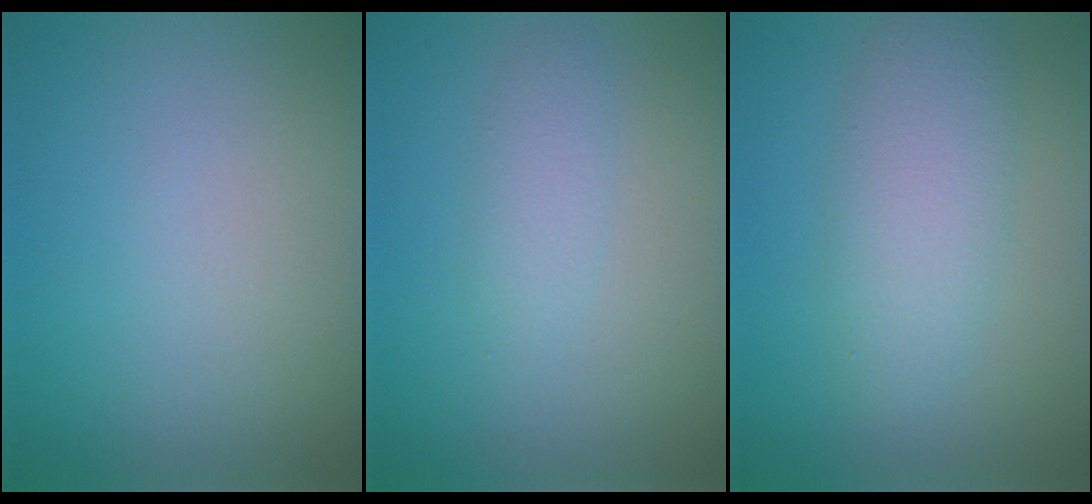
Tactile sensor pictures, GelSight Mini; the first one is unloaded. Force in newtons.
{"total": 1.7, "press": 1.7, "slide": 0.0}
{"total": 4.2, "press": 4.2, "slide": 0.1}